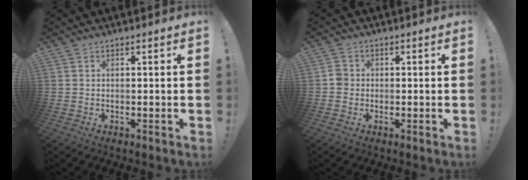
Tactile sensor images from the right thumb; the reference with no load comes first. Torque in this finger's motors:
{"motor_torque": [0.51, 0.31, 0.32, -0.23, -0.03]}